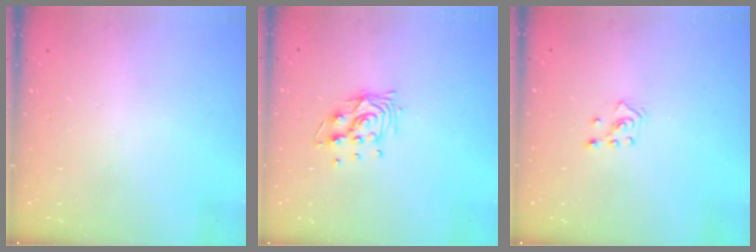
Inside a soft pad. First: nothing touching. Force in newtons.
{"total": 8.9, "press": 8.9, "slide": 0.7}
{"total": 2.8, "press": 2.7, "slide": 0.7}